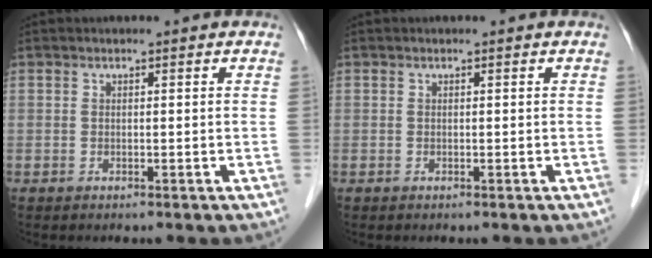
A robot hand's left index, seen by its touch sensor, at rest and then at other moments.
{"total": 0.0}